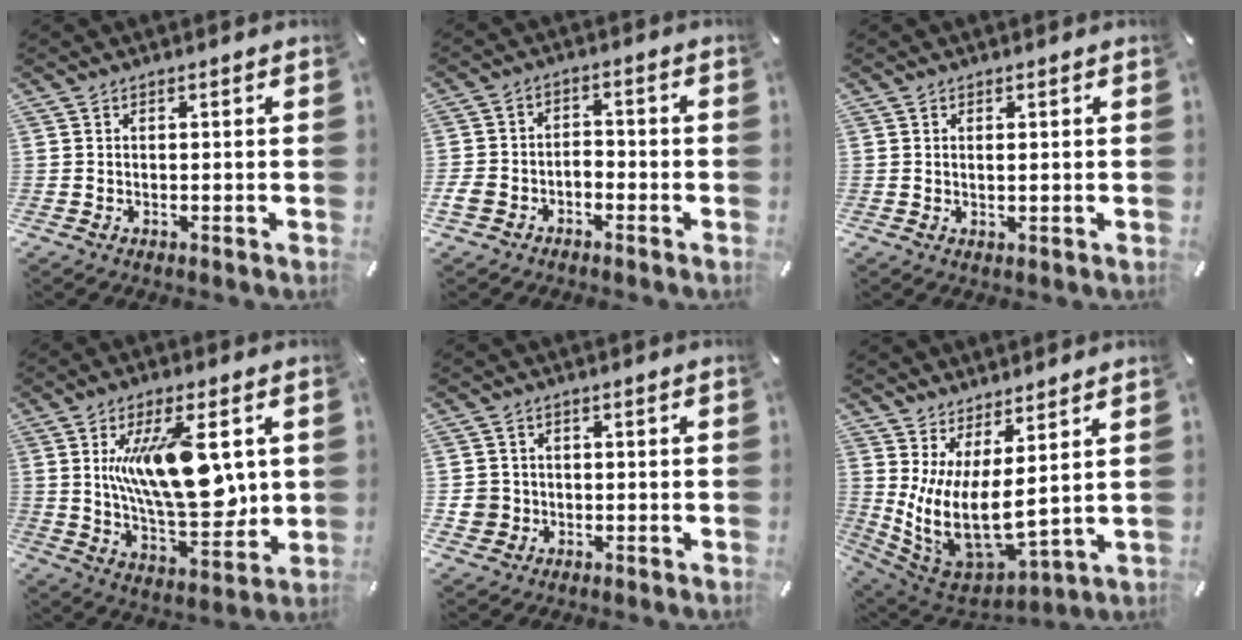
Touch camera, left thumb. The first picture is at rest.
{"total": 4.7, "force": [-2.4, 3.4, 2.1], "torque": [-0.048, 0.011, -0.048]}
{"total": 1.0, "force": [0.5, 0.1, 0.8], "torque": [-0.017, -0.001, 0.009]}
{"total": 19.3, "force": [5.1, 7.8, 16.9], "torque": [-0.305, -0.027, 0.075]}
{"total": 4.5, "force": [-0.3, 4.4, 0.4], "torque": [-0.012, 0.007, -0.005]}
{"total": 11.0, "force": [1.8, 5.1, 9.6], "torque": [-0.211, -0.066, 0.034]}